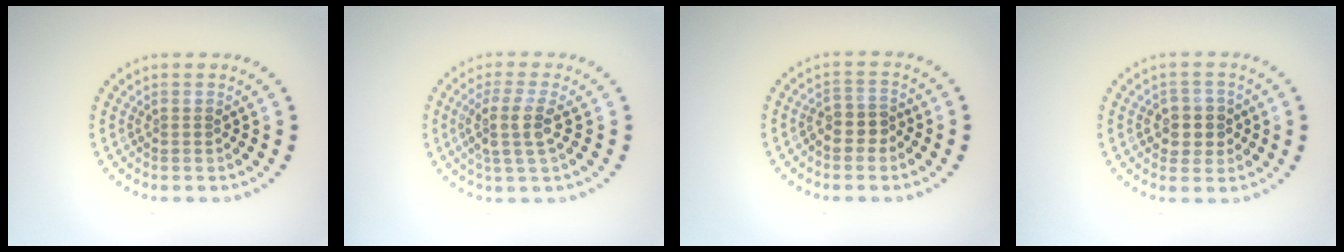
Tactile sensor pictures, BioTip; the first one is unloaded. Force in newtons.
{"total": 3.1, "press": 2.4, "slide": 1.9}
{"total": 2.5, "press": 2.2, "slide": 1.1}
{"total": 2.9, "press": 2.7, "slide": 0.9}